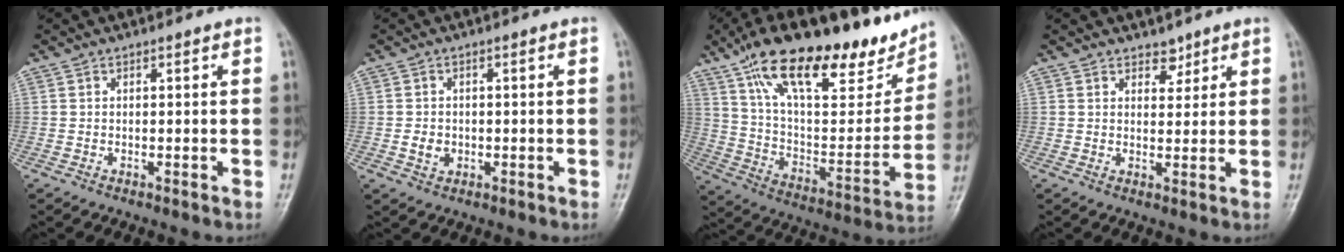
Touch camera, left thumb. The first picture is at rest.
{"total": 2.9, "force": [-0.6, 2.4, 1.5], "torque": [-0.019, 0.004, -0.008]}
{"total": 29.6, "force": [19.9, 11.1, 18.9], "torque": [-0.268, -0.039, 0.324]}
{"total": 2.5, "force": [1.9, 1.5, 0.8], "torque": [0.007, -0.013, 0.028]}